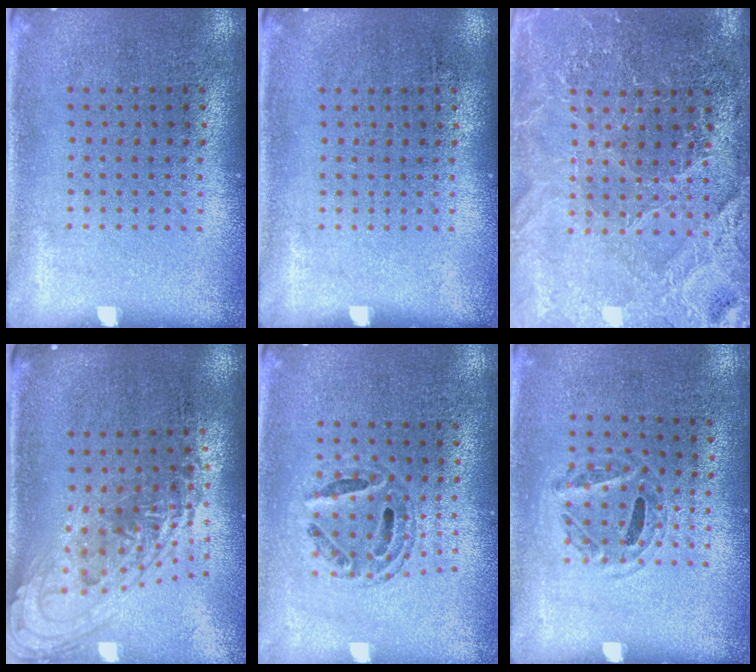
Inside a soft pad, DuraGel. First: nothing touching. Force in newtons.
{"total": 0.0}
{"total": 3.8, "press": 3.7, "slide": 1.1}
{"total": 1.5, "press": 1.3, "slide": 0.7}
{"total": 0.8, "press": 0.7, "slide": 0.2}
{"total": 1.0, "press": 0.7, "slide": 0.7}